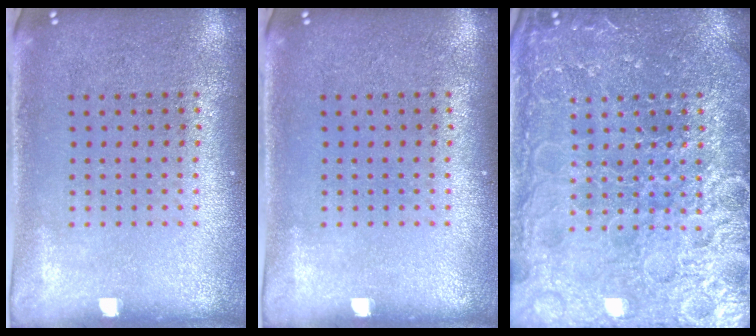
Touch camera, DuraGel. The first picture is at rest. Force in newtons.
{"total": 0.0}
{"total": 6.9, "press": 6.9, "slide": 0.9}